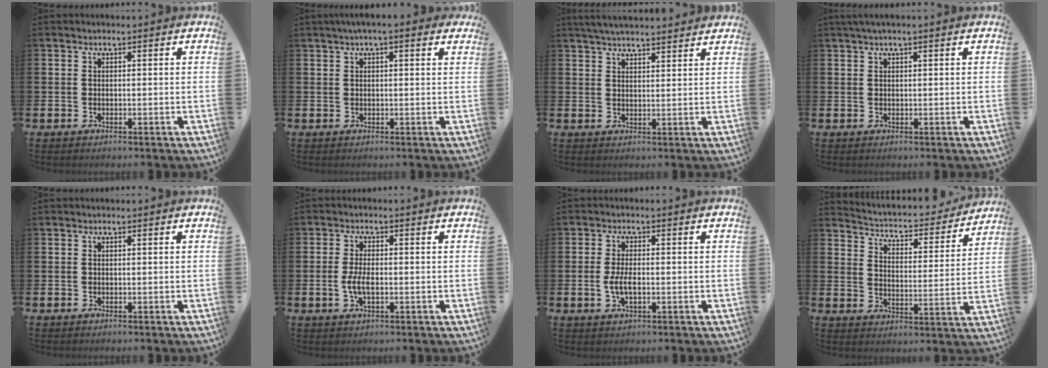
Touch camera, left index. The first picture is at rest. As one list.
[{"total": 2.2, "force": [1.6, 0.3, 1.5], "torque": [-0.021, 0.002, 0.025]}, {"total": 4.1, "force": [4.0, 0.3, 0.8], "torque": [-0.017, -0.014, 0.072]}, {"total": 1.1, "force": [0.8, 0.0, 0.8], "torque": [-0.016, 0.003, 0.015]}, {"total": 0.0}, {"total": 3.3, "force": [-0.5, 1.4, 2.9], "torque": [-0.050, 0.001, -0.010]}, {"total": 3.3, "force": [-0.4, 1.4, 2.9], "torque": [-0.058, -0.001, -0.011]}, {"total": 4.3, "force": [4.1, 1.0, 0.6], "torque": [-0.037, -0.039, 0.062]}]